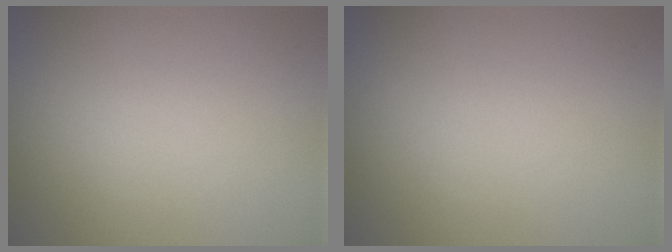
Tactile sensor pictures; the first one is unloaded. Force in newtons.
{"total": 0.0}